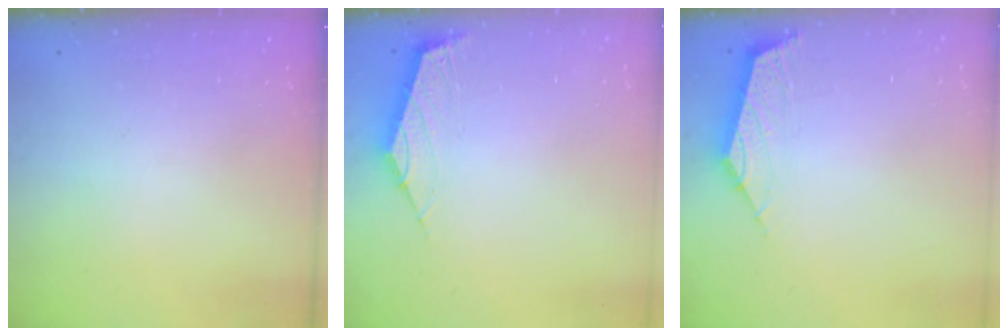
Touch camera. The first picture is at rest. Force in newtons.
{"total": 2.5, "press": 2.4, "slide": 0.7}
{"total": 2.8, "press": 2.7, "slide": 0.7}